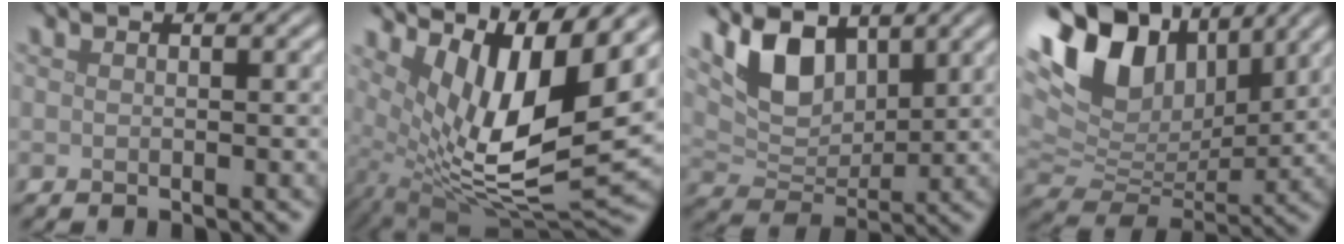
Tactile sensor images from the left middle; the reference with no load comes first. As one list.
[{"total": 10.5, "force": [4.1, 3.1, 9.2], "torque": [-0.176, -0.008, 0.085]}, {"total": 5.5, "force": [3.3, 2.9, 3.3], "torque": [-0.072, -0.007, 0.059]}, {"total": 10.7, "force": [5.2, 6.4, 6.8], "torque": [-0.130, 0.014, 0.089]}]